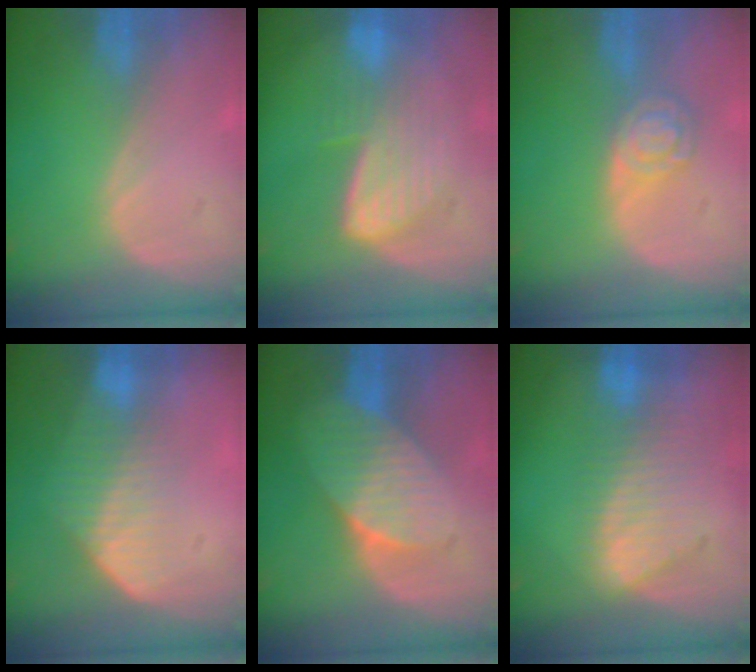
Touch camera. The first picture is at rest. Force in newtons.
{"total": 7.1, "press": 7.0, "slide": 1.1}
{"total": 5.3, "press": 4.6, "slide": 2.6}
{"total": 7.3, "press": 6.3, "slide": 3.8}
{"total": 7.5, "press": 6.9, "slide": 2.9}
{"total": 8.4, "press": 7.7, "slide": 3.5}